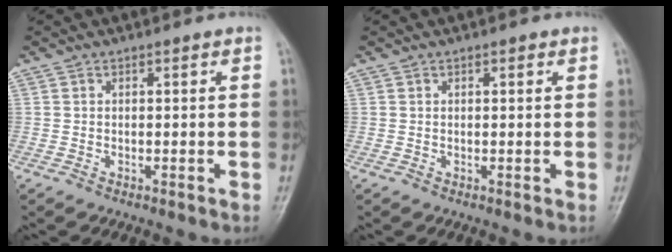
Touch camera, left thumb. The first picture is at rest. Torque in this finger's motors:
{"motor_torque": [-0.19, -0.10, -0.15, -0.10, 0.04]}